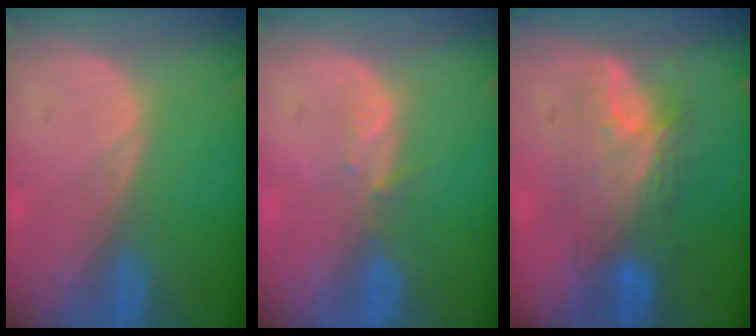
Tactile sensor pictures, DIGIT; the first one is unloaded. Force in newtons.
{"total": 1.7, "press": 1.5, "slide": 0.8}
{"total": 7.4, "press": 7.2, "slide": 1.4}